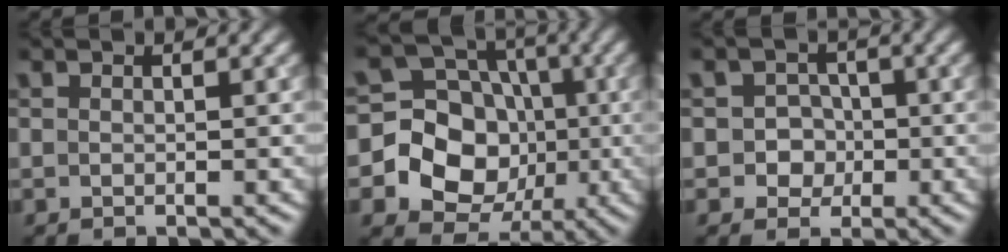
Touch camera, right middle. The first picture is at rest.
{"total": 10.6, "force": [-1.7, 9.6, 4.2], "torque": [-0.079, 0.001, -0.066]}
{"total": 2.9, "force": [-0.6, 2.7, 0.8], "torque": [0.012, 0.003, -0.024]}